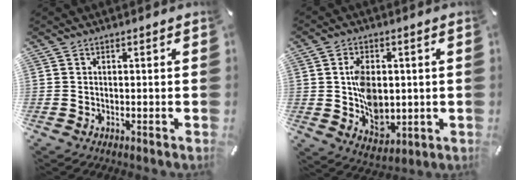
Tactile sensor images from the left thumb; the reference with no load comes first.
{"total": 10.7, "force": [0.4, 8.3, 6.7], "torque": [-0.102, 0.006, 0.012]}